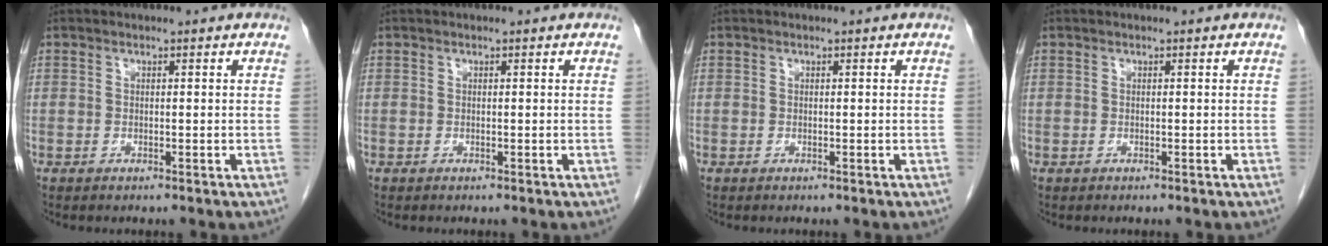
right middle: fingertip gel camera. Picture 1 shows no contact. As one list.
[{"total": 0.0}, {"total": 0.0}, {"total": 0.0}]